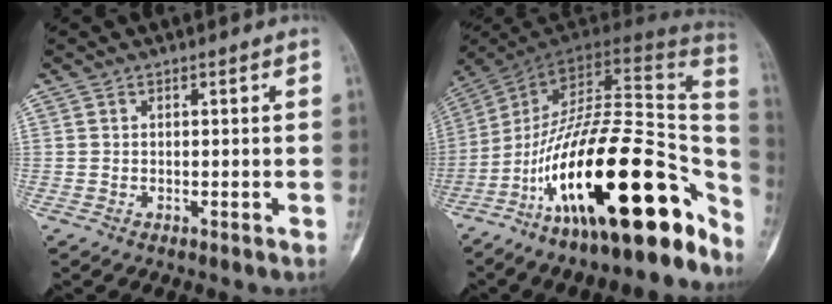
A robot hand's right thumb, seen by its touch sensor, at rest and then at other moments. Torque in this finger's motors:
{"motor_torque": [3.34, 1.66, 1.85, -0.92, 1.05]}